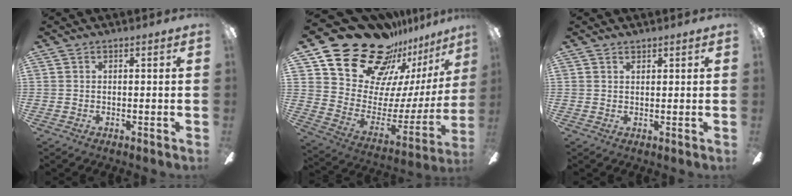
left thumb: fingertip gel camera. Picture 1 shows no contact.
{"total": 26.4, "force": [20.7, 13.5, 9.3], "torque": [-0.151, -0.146, 0.390]}
{"total": 1.0, "force": [0.9, 0.3, 0.2], "torque": [-0.005, 0.000, 0.017]}